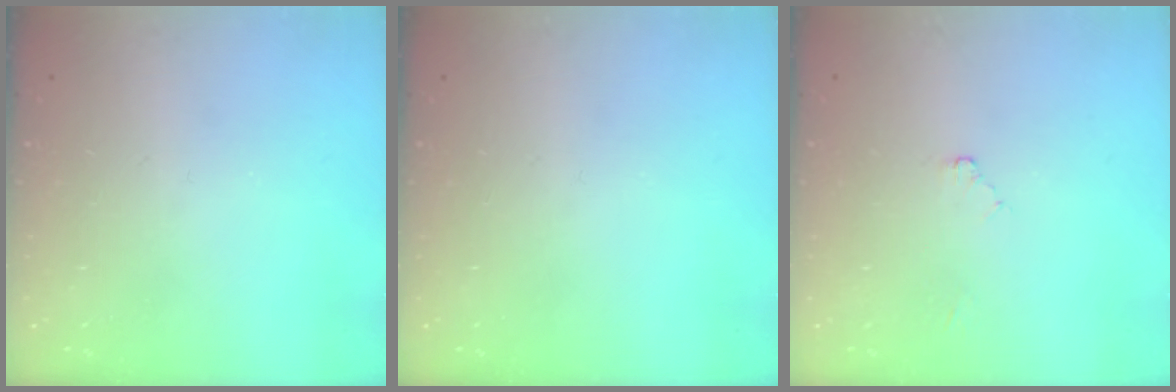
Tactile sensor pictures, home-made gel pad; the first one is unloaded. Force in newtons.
{"total": 0.0}
{"total": 2.4, "press": 2.4, "slide": 0.4}